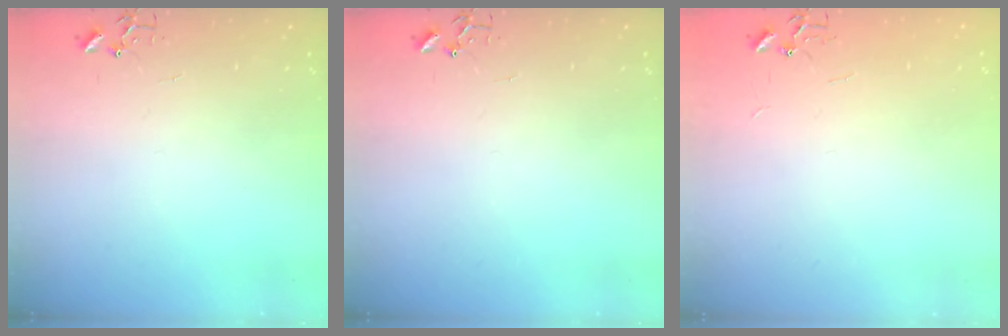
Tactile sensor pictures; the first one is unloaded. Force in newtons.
{"total": 0.0}
{"total": 1.8, "press": 1.8, "slide": 0.2}